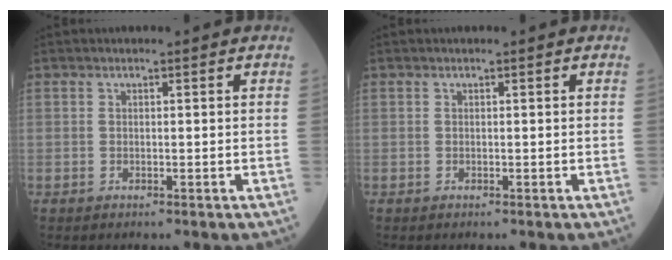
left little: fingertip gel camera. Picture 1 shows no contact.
{"total": 0.0}